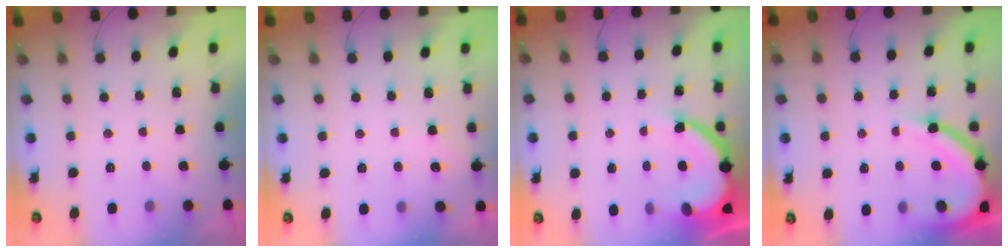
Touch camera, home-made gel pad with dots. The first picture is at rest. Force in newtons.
{"total": 2.3, "press": 2.3, "slide": 0.4}
{"total": 10.9, "press": 10.8, "slide": 0.9}
{"total": 9.7, "press": 9.6, "slide": 1.2}